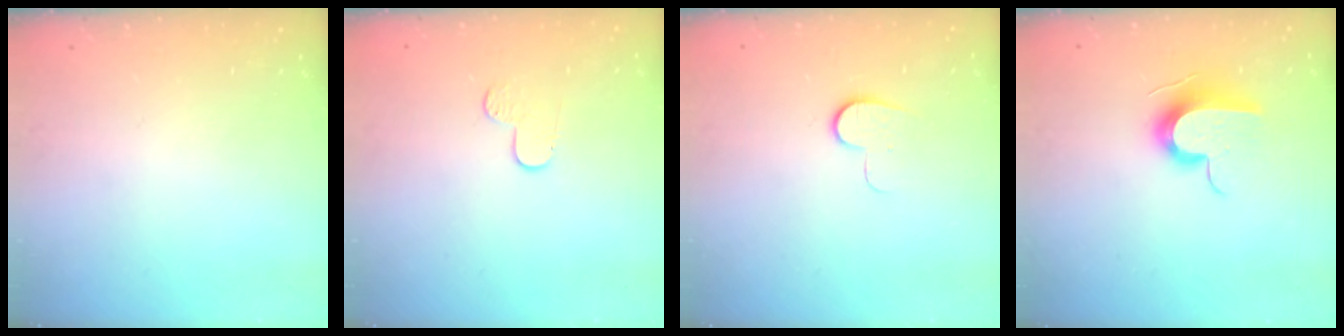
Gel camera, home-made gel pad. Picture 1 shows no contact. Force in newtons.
{"total": 3.8, "press": 3.8, "slide": 0.4}
{"total": 7.0, "press": 7.0, "slide": 0.6}
{"total": 10.6, "press": 10.5, "slide": 1.3}